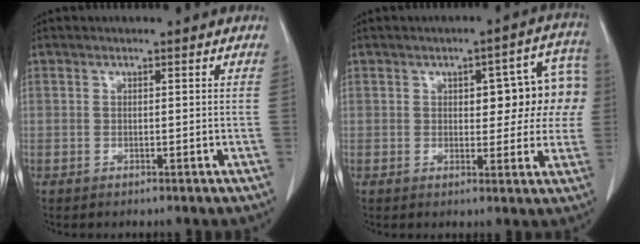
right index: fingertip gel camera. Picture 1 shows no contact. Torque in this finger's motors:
{"motor_torque": [0.56, 0.29, 0.27, 0.04]}